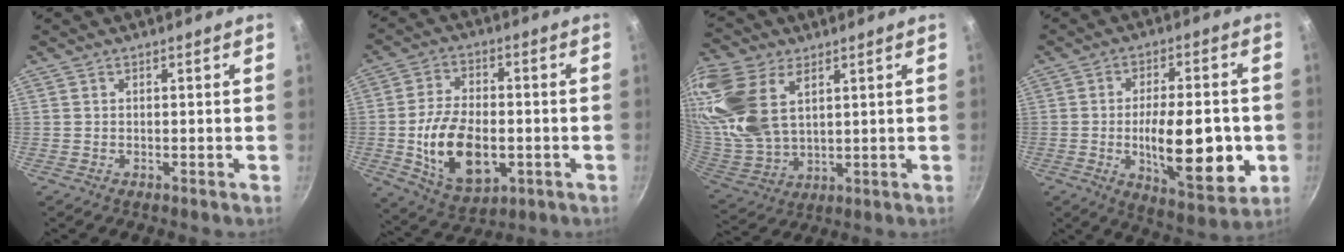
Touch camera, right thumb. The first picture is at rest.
{"total": 15.3, "force": [-2.7, 9.1, 12.0], "torque": [-0.202, 0.007, -0.036]}
{"total": 20.8, "force": [8.6, 12.6, 14.1], "torque": [-0.306, -0.010, 0.182]}
{"total": 18.1, "force": [-2.9, 7.4, 16.3], "torque": [-0.220, -0.006, -0.038]}